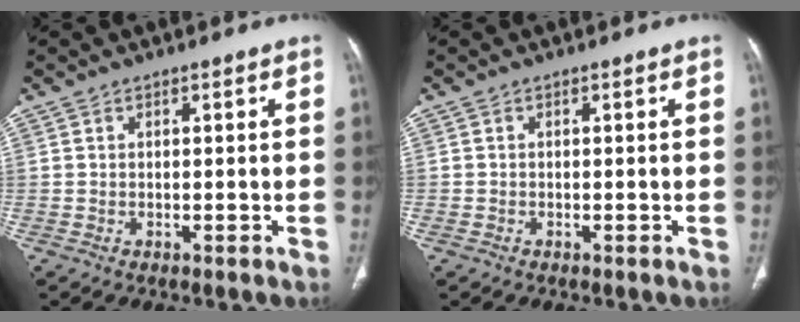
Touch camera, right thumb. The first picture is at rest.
{"total": 0.5, "force": [-0.3, 0.4, 0.2], "torque": [-0.008, 0.000, -0.007]}